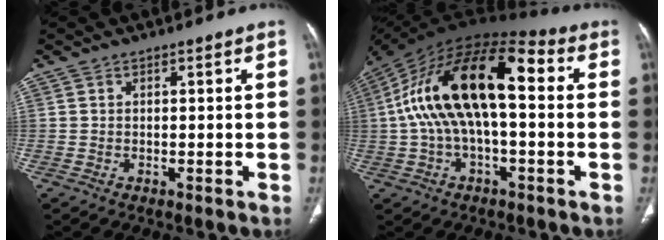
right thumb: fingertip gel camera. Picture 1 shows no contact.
{"total": 21.2, "force": [1.6, 9.7, 18.7], "torque": [-0.338, 0.052, 0.014]}